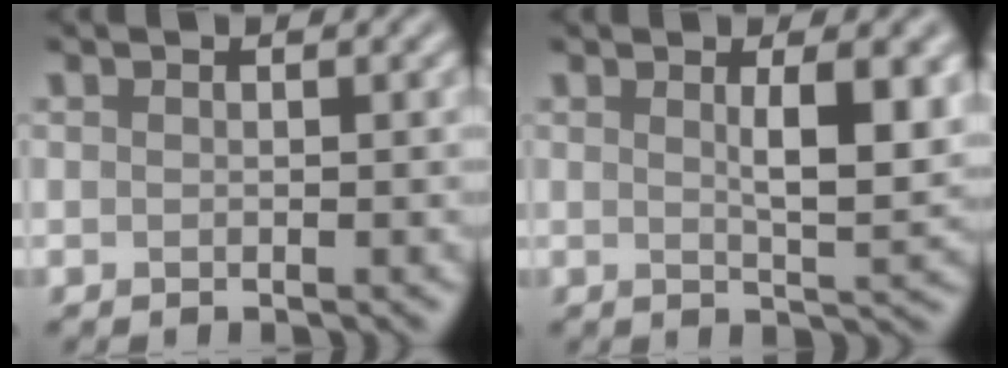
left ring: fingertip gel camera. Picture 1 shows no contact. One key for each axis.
{"total": 4.4, "fx": 1.2, "fy": 1.0, "fz": 4.1, "tx": -0.059, "ty": -0.004, "tz": 0.022}